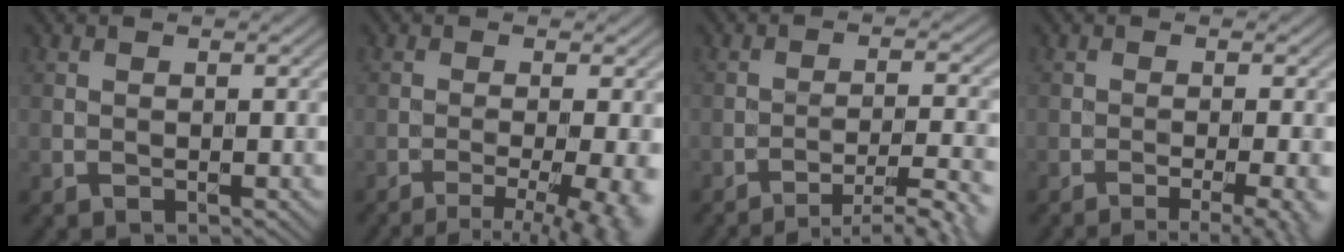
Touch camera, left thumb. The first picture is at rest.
{"total": 8.0, "force": [-3.4, 2.1, 6.9], "torque": [-0.083, -0.011, -0.035]}
{"total": 8.0, "force": [-6.1, 1.1, 5.1], "torque": [-0.082, 0.005, -0.083]}
{"total": 6.2, "force": [-2.6, 1.5, 5.4], "torque": [-0.064, -0.003, -0.029]}